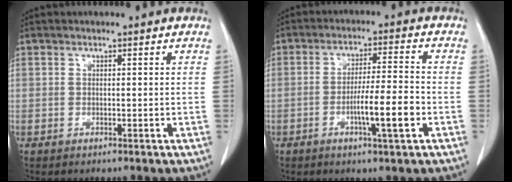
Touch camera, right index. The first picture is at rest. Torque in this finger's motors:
{"motor_torque": [0.93, -0.42, 0.53, 0.13]}